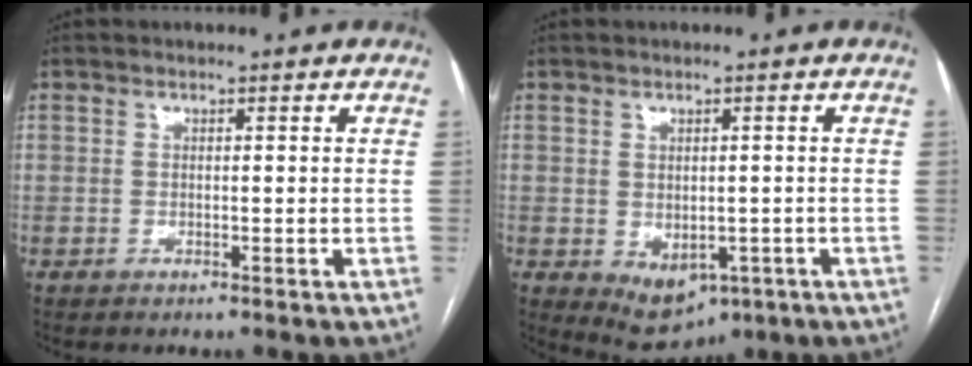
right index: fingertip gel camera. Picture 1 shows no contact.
{"total": 6.6, "force": [-2.5, 4.4, 4.2], "torque": [-0.059, -0.007, -0.022]}